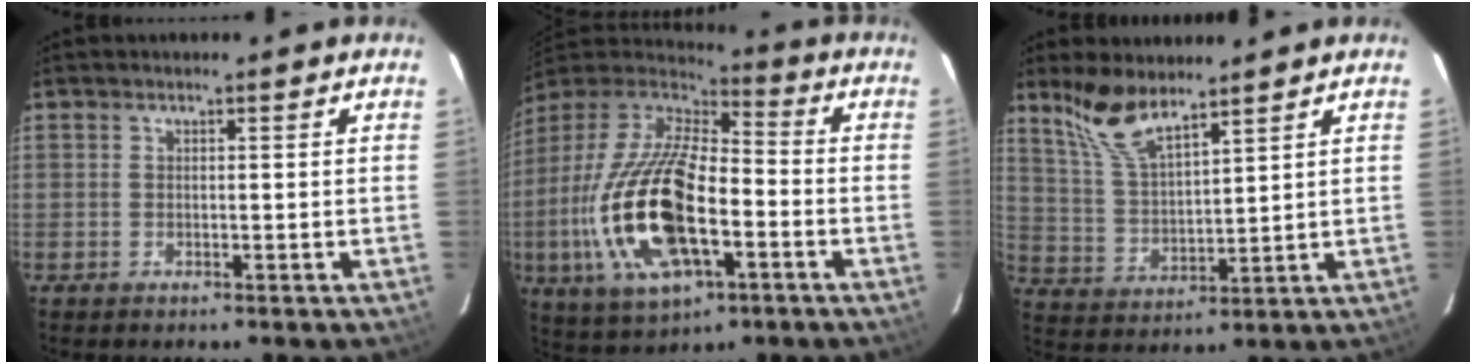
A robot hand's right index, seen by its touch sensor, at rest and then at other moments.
{"total": 24.0, "force": [-6.4, 10.5, 20.6], "torque": [-0.436, -0.028, -0.114]}
{"total": 9.2, "force": [7.2, 2.5, 5.2], "torque": [-0.108, 0.005, 0.155]}